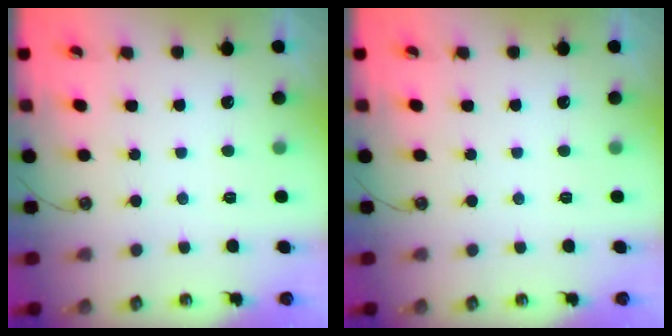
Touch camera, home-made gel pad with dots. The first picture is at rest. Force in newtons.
{"total": 0.0}